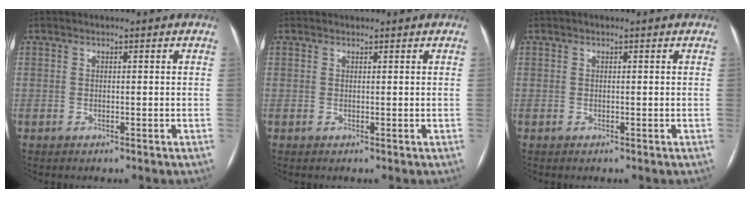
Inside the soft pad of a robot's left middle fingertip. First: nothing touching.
{"total": 0.9, "force": [0.8, 0.3, 0.0], "torque": [-0.004, 0.015, 0.015]}
{"total": 0.0}